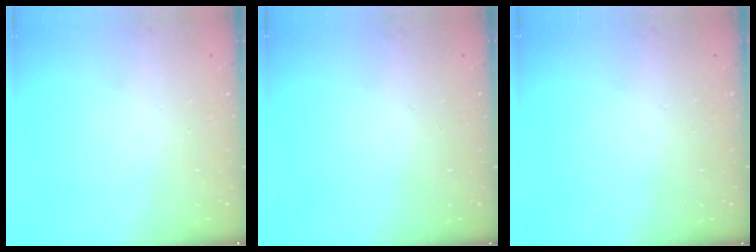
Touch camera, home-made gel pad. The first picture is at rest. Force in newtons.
{"total": 0.0}
{"total": 0.0}